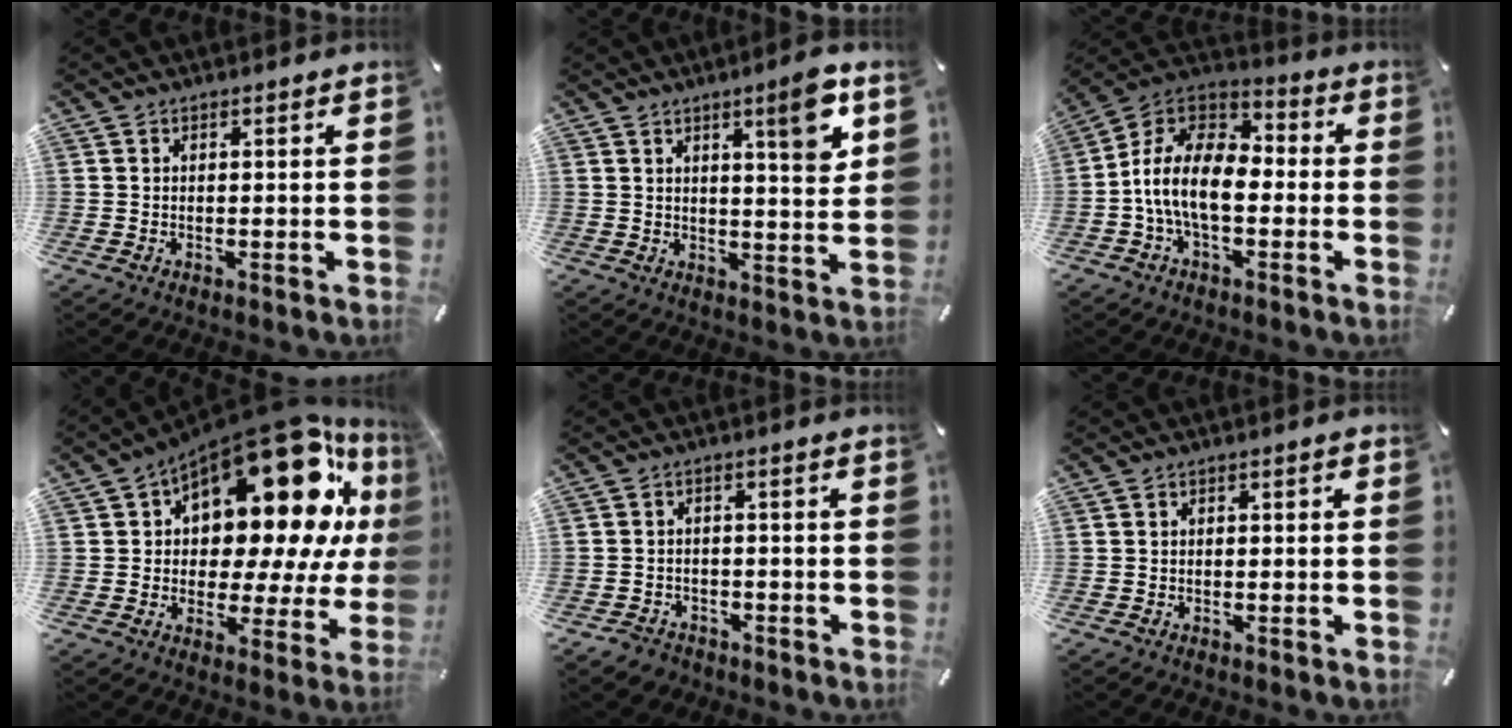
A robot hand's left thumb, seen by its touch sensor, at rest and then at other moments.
{"total": 9.3, "force": [4.9, 1.5, 7.7], "torque": [-0.109, -0.026, 0.072]}
{"total": 12.9, "force": [-4.4, 7.2, 9.8], "torque": [-0.215, 0.005, -0.090]}
{"total": 23.2, "force": [12.3, 10.9, 16.4], "torque": [-0.238, -0.109, 0.205]}
{"total": 3.4, "force": [-2.5, 2.3, 0.7], "torque": [-0.017, 0.014, -0.052]}
{"total": 1.0, "force": [-0.4, 0.5, 0.8], "torque": [-0.015, 0.002, -0.010]}